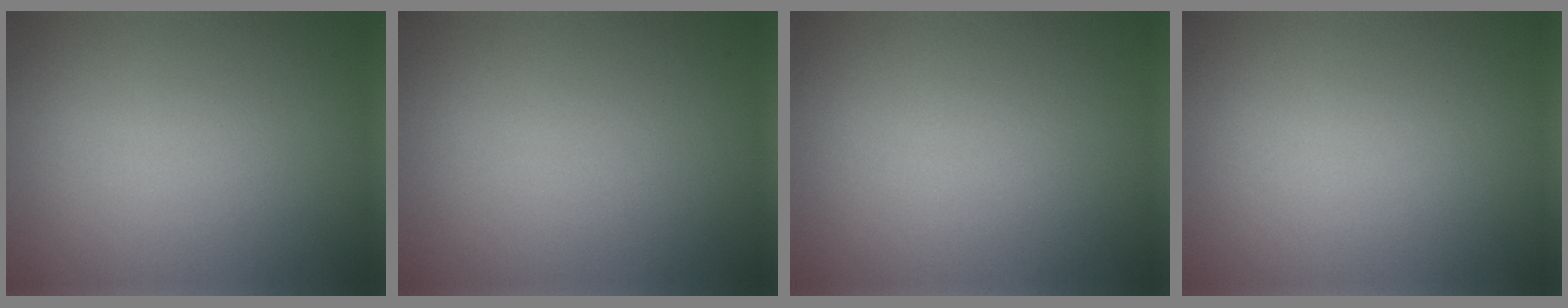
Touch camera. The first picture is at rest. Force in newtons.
{"total": 0.0}
{"total": 0.0}
{"total": 0.0}